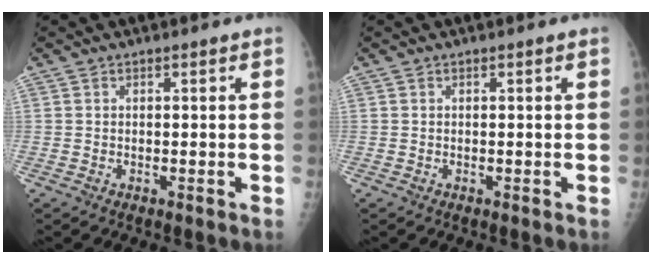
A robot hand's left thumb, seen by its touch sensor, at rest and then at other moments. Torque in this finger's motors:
{"motor_torque": [0.00, 0.00, -0.03, -0.06, 0.00]}